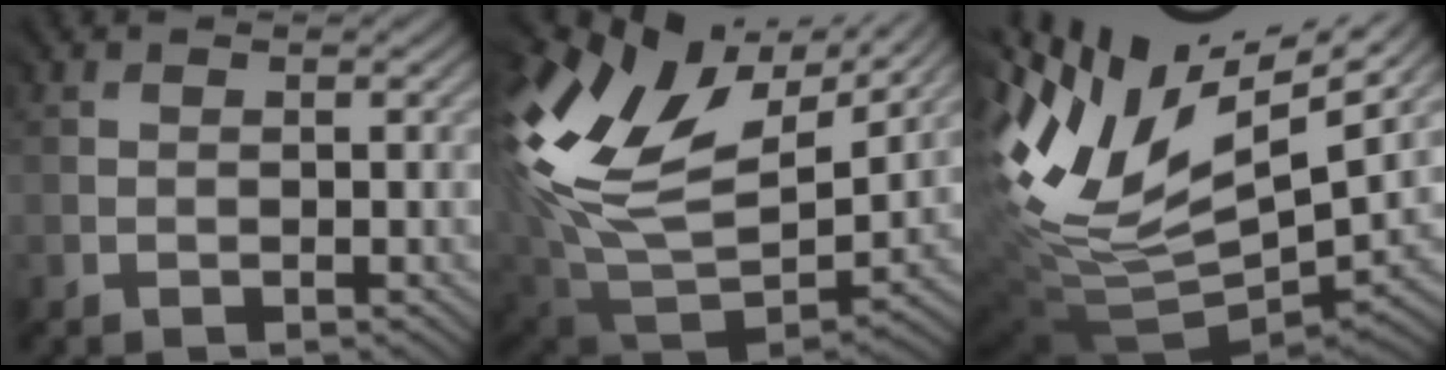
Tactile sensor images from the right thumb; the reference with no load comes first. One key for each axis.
{"total": 17.9, "fx": 7.0, "fy": 11.6, "fz": 11.8, "tx": -0.287, "ty": 0.009, "tz": 0.131}
{"total": 13.6, "fx": 5.8, "fy": 7.1, "fz": 10.0, "tx": -0.245, "ty": -0.001, "tz": 0.129}